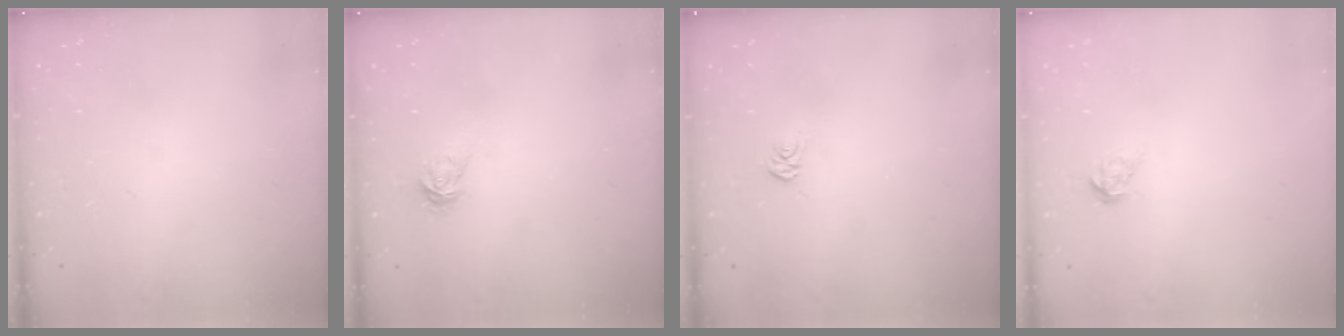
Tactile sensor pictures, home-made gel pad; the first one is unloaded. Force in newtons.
{"total": 3.5, "press": 3.5, "slide": 0.1}
{"total": 2.9, "press": 2.9, "slide": 0.2}
{"total": 5.4, "press": 5.3, "slide": 0.5}